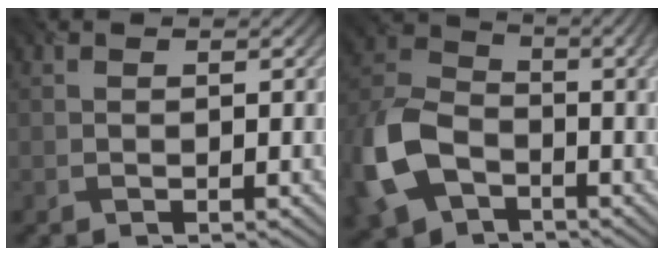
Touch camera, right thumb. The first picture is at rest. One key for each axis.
{"total": 13.5, "fx": -4.6, "fy": 8.6, "fz": 9.3, "tx": -0.231, "ty": -0.012, "tz": -0.098}